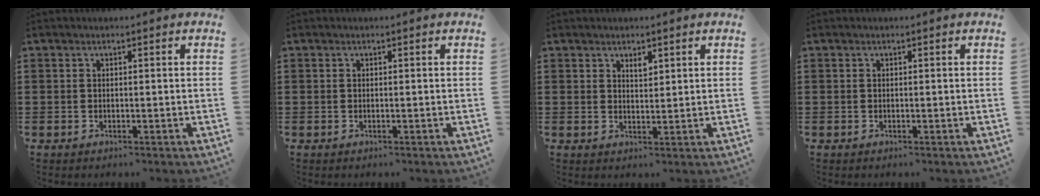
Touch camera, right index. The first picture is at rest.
{"total": 0.0}
{"total": 1.7, "force": [1.3, 0.7, 0.9], "torque": [-0.011, 0.000, 0.022]}
{"total": 0.0}